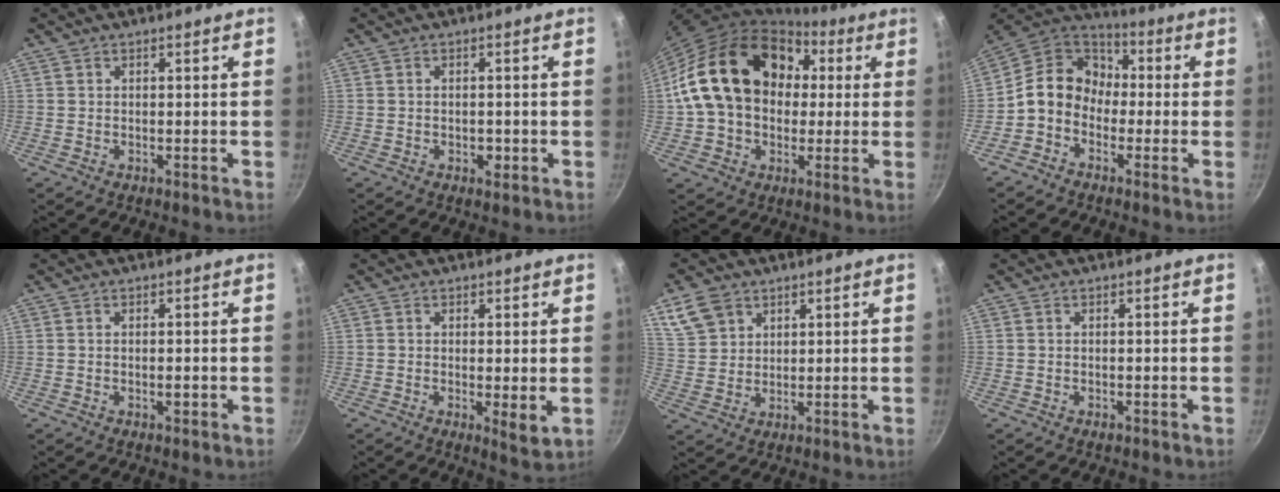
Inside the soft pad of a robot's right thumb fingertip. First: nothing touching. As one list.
[{"total": 2.1, "force": [-0.6, 1.2, 1.6], "torque": [-0.022, 0.000, -0.009]}, {"total": 21.6, "force": [3.4, 16.3, 13.7], "torque": [-0.216, 0.038, 0.054]}, {"total": 12.3, "force": [-1.7, 10.1, 6.8], "torque": [-0.086, 0.046, -0.060]}, {"total": 1.2, "force": [-0.4, 0.5, 1.0], "torque": [-0.017, 0.001, -0.006]}, {"total": 3.9, "force": [0.0, 1.0, 3.8], "torque": [-0.060, -0.017, 0.000]}, {"total": 7.2, "force": [4.1, 5.2, 2.8], "torque": [-0.037, -0.004, 0.090]}, {"total": 0.6, "force": [-0.4, 0.3, 0.5], "torque": [-0.008, 0.001, -0.006]}]